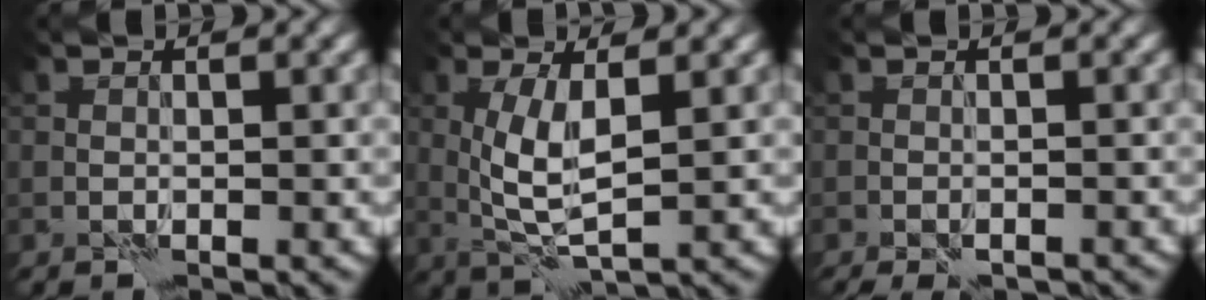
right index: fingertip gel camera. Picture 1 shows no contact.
{"total": 4.5, "force": [0.7, 1.3, 4.2], "torque": [-0.094, -0.004, 0.016]}
{"total": 2.8, "force": [-2.4, 0.5, 1.4], "torque": [-0.030, 0.000, -0.034]}